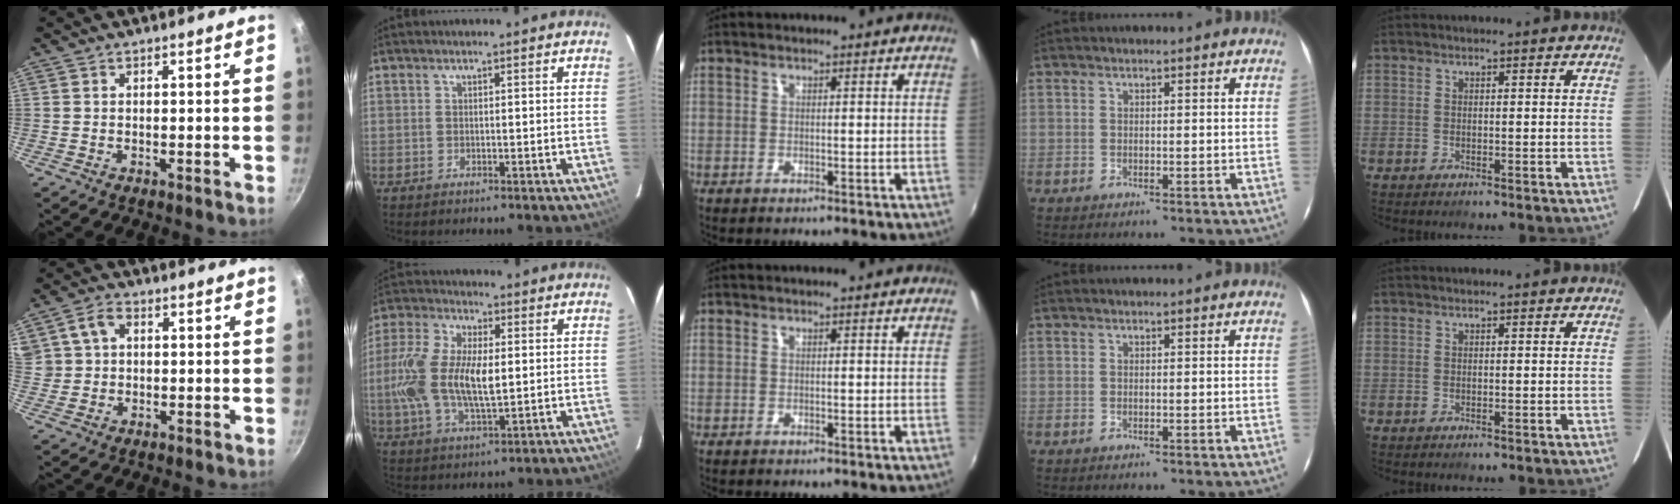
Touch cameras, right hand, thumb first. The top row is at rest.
{"thumb": {"total": 6.0, "force": [1.5, 4.7, 3.4], "torque": [-0.047, 0.008, 0.026]}, "index": {"total": 15.3, "force": [0.0, 6.9, 13.6], "torque": [-0.287, 0.002, -0.001]}}